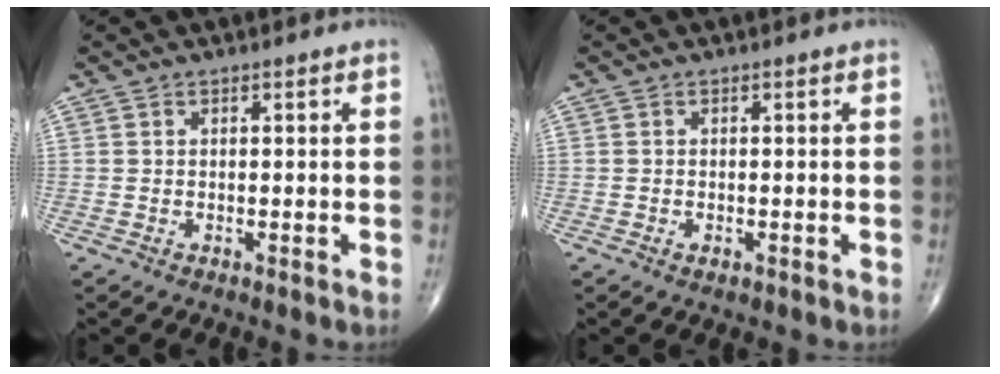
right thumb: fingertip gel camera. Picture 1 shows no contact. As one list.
[{"total": 1.2, "force": [-0.5, 0.7, 0.8], "torque": [-0.013, 0.004, -0.006]}]